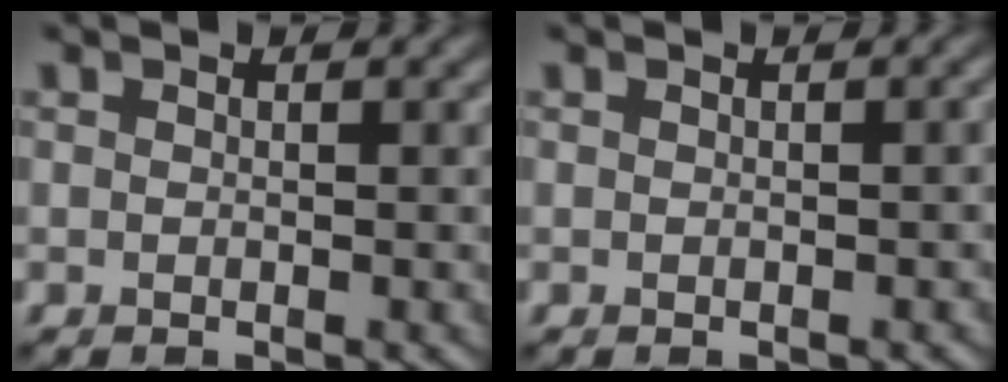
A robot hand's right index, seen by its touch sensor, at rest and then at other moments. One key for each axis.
{"total": 0.7, "fx": -0.1, "fy": 0.2, "fz": 0.7, "tx": -0.007, "ty": 0.003, "tz": 0.001}